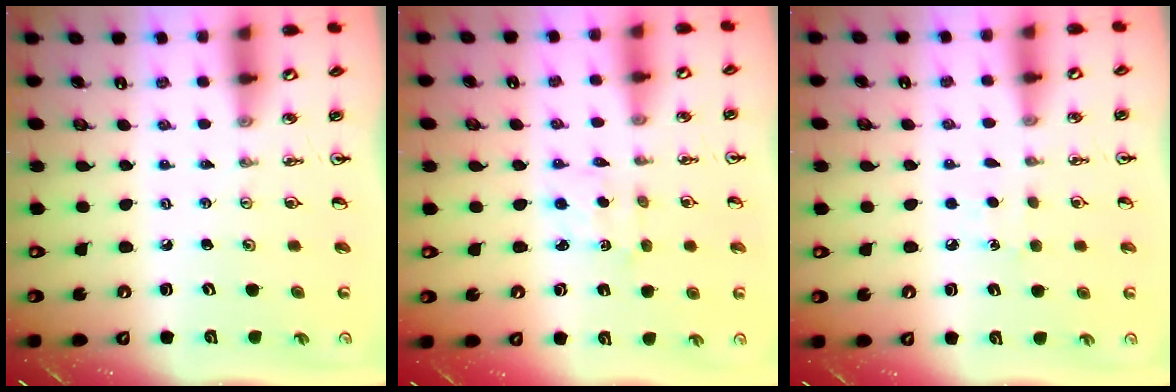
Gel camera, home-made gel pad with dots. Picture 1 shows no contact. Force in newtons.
{"total": 2.3, "press": 2.1, "slide": 0.7}
{"total": 4.6, "press": 4.5, "slide": 0.5}